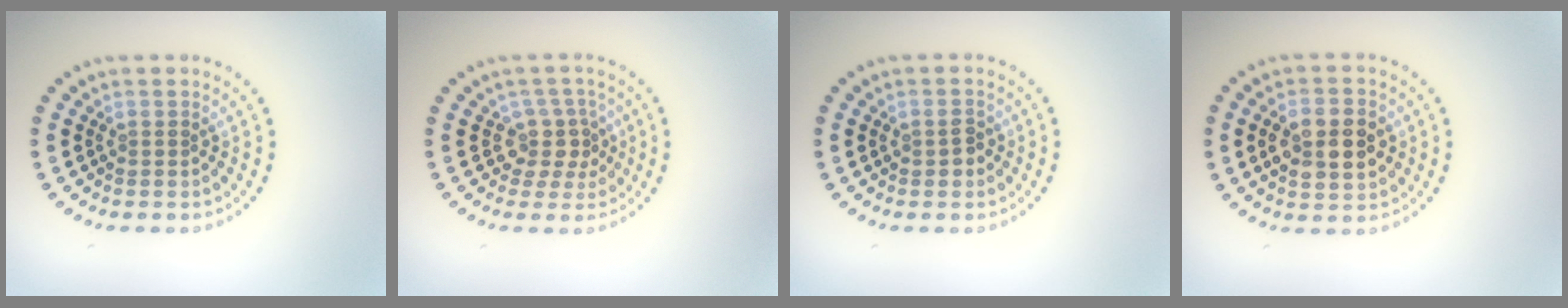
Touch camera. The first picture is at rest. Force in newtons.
{"total": 2.7, "press": 2.0, "slide": 1.8}
{"total": 1.4, "press": 1.4, "slide": 0.1}
{"total": 4.9, "press": 4.9, "slide": 0.2}